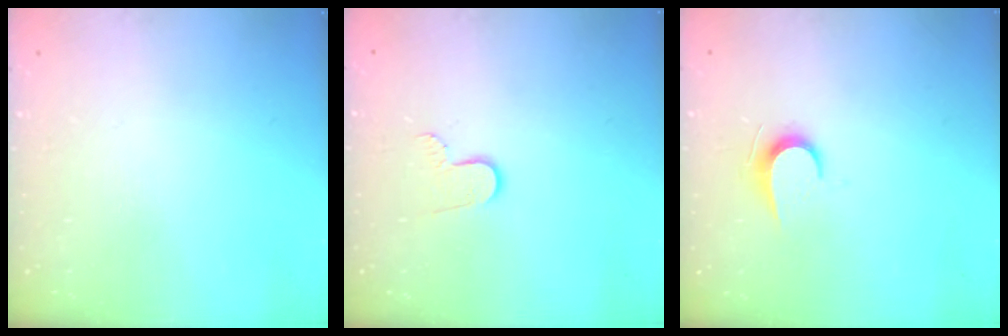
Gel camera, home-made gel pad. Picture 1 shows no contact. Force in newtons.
{"total": 7.0, "press": 7.0, "slide": 0.5}
{"total": 6.1, "press": 6.0, "slide": 0.6}